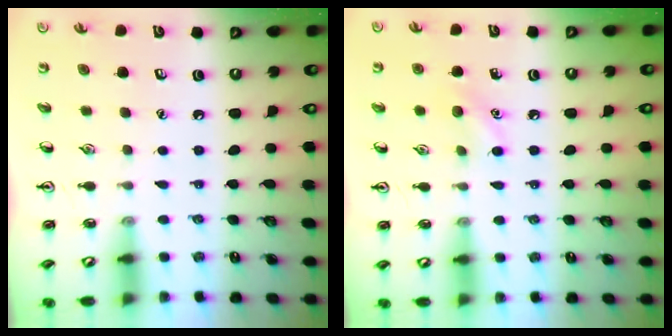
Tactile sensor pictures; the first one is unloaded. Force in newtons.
{"total": 6.3, "press": 6.1, "slide": 1.6}